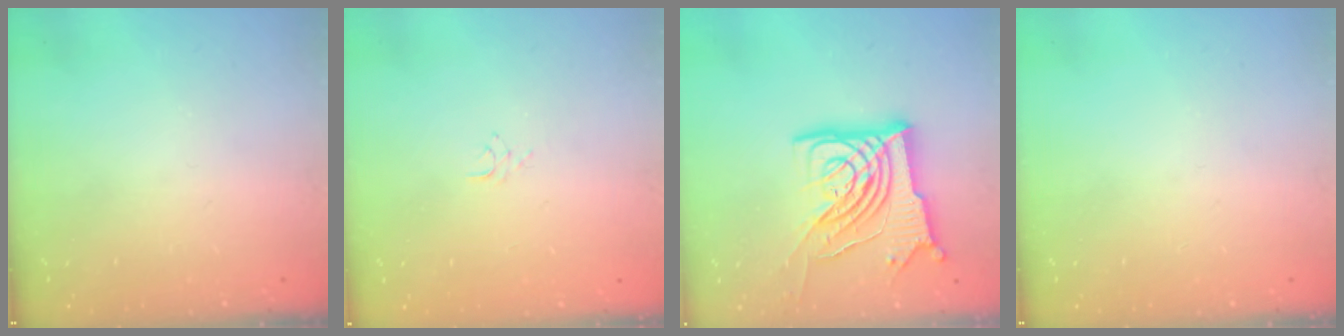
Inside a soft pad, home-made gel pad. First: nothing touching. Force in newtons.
{"total": 3.7, "press": 3.7, "slide": 0.1}
{"total": 17.0, "press": 16.9, "slide": 1.7}
{"total": 0.0}